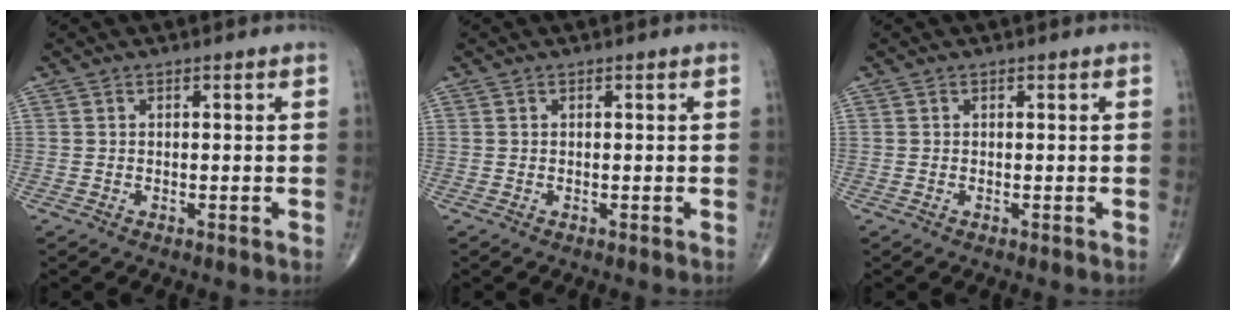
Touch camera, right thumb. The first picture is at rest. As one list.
[{"total": 0.0}, {"total": 0.0}]